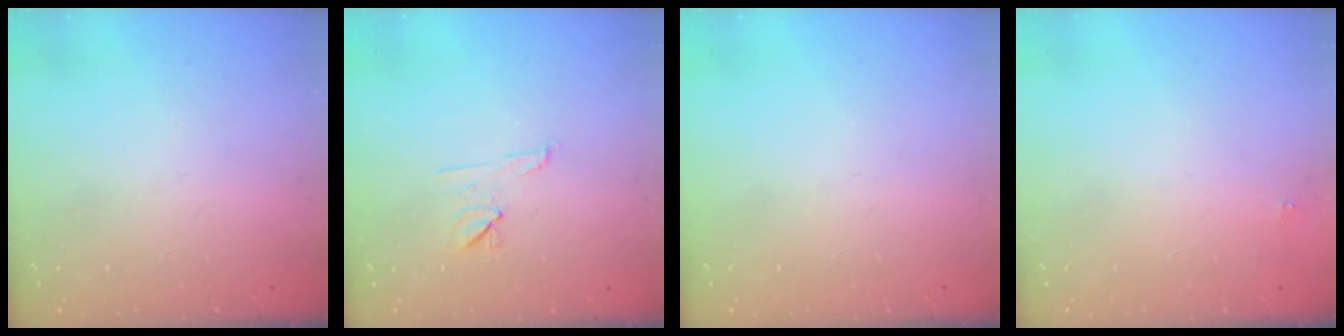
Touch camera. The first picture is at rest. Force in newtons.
{"total": 7.0, "press": 6.9, "slide": 0.9}
{"total": 0.0}
{"total": 1.8, "press": 1.7, "slide": 0.1}